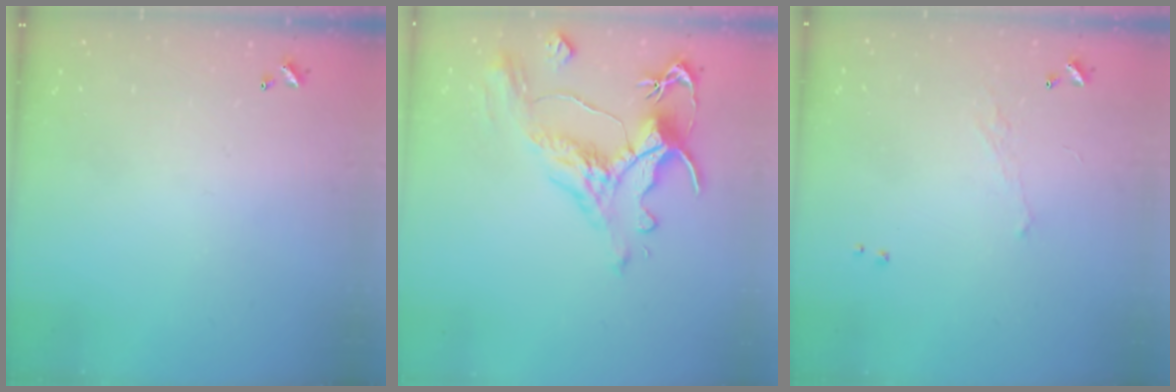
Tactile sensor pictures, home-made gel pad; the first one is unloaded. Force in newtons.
{"total": 1.6, "press": 0.7, "slide": 1.4}
{"total": 0.7, "press": 0.0, "slide": 0.7}